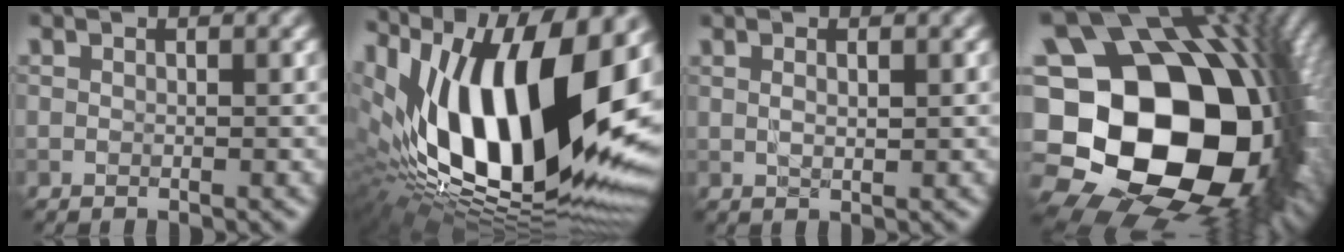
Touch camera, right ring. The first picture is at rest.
{"total": 20.1, "force": [1.3, 9.5, 17.7], "torque": [-0.316, 0.001, 0.010]}
{"total": 1.1, "force": [0.3, 0.3, 1.0], "torque": [-0.024, 0.000, 0.011]}
{"total": 22.2, "force": [-3.4, 16.4, 14.6], "torque": [-0.286, -0.027, -0.045]}